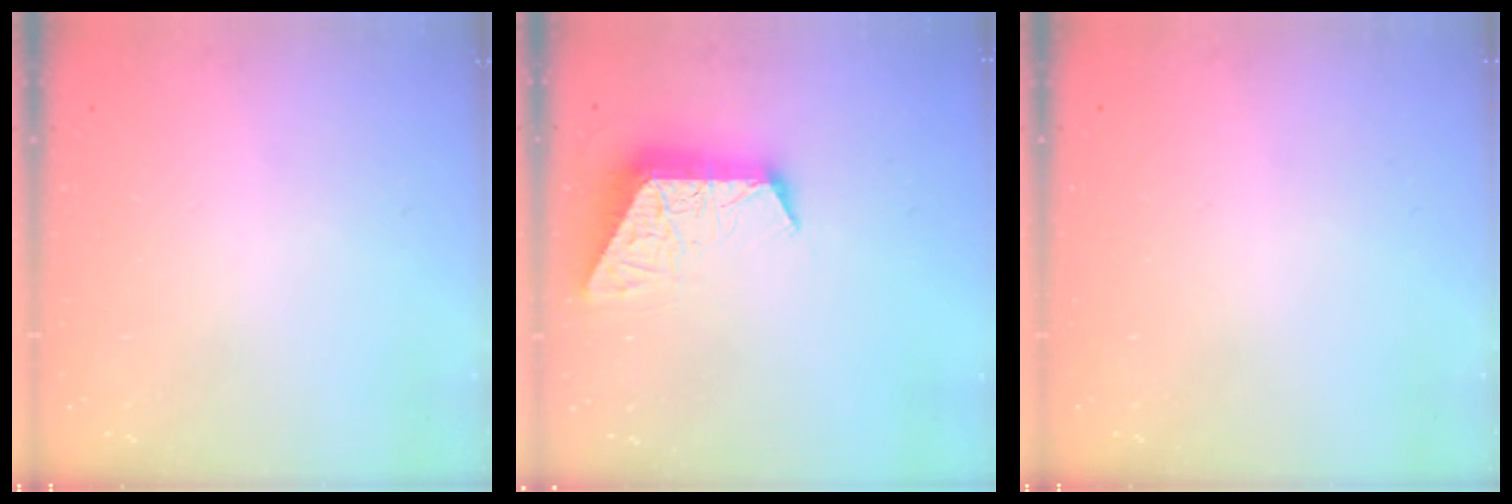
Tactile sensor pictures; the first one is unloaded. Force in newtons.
{"total": 9.9, "press": 9.9, "slide": 0.9}
{"total": 0.0}